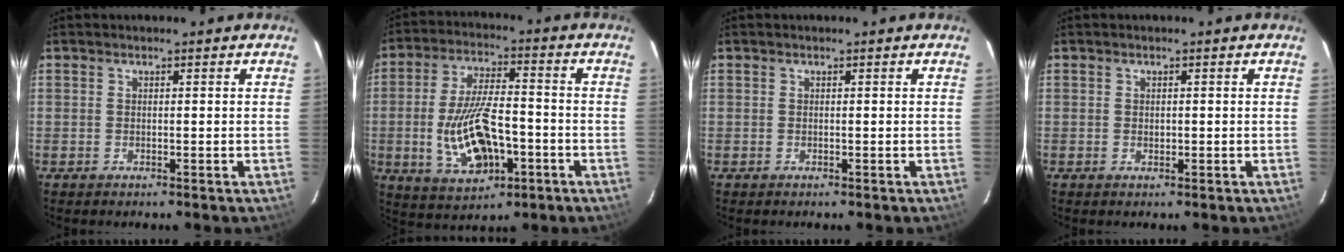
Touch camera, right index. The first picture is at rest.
{"total": 14.0, "force": [-3.8, 6.4, 11.9], "torque": [-0.245, -0.006, -0.053]}
{"total": 0.0}
{"total": 0.6, "force": [0.0, 0.5, 0.3], "torque": [-0.002, 0.000, 0.002]}